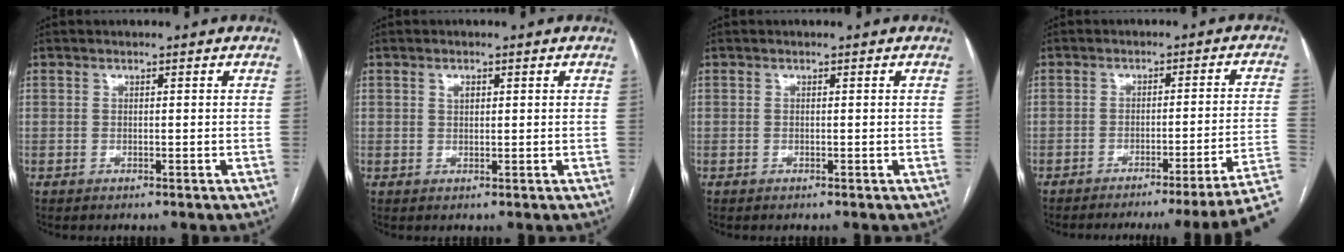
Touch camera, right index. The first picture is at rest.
{"total": 1.2, "force": [0.6, 0.7, 0.8], "torque": [-0.014, 0.000, 0.010]}
{"total": 0.0}
{"total": 13.6, "force": [-9.9, -3.0, 8.8], "torque": [-0.062, 0.006, -0.124]}